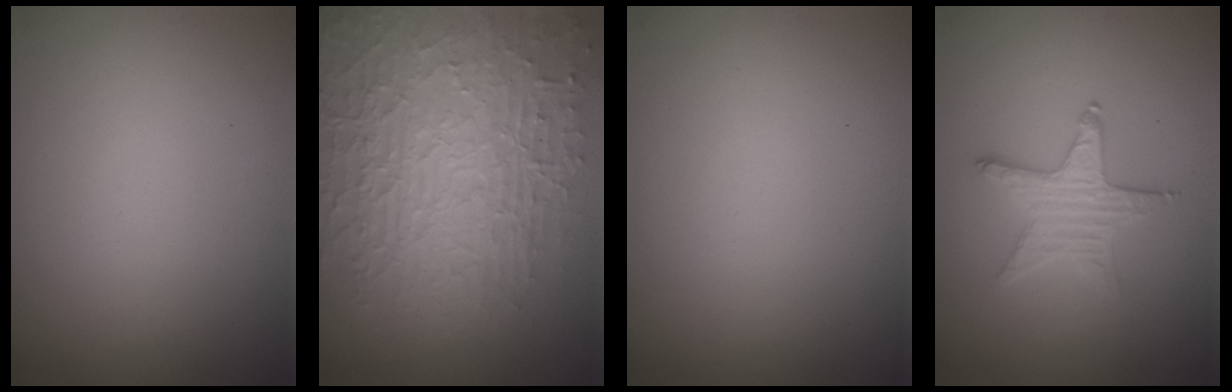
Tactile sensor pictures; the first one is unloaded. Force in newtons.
{"total": 9.1, "press": 6.3, "slide": 6.6}
{"total": 0.0}
{"total": 2.8, "press": 2.5, "slide": 1.3}